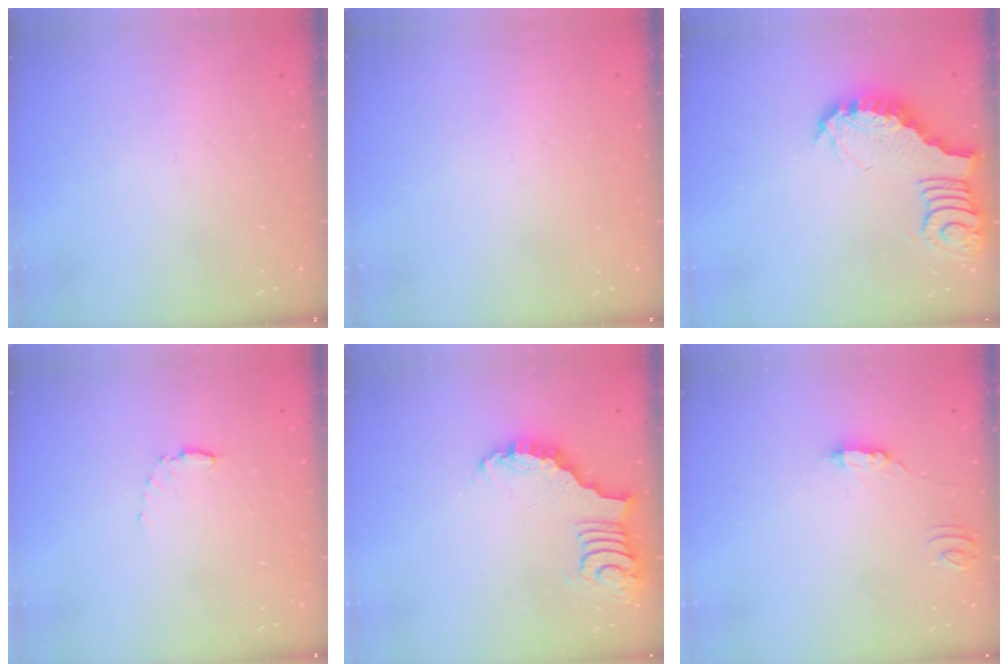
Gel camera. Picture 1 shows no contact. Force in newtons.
{"total": 0.0}
{"total": 3.9, "press": 3.9, "slide": 0.4}
{"total": 4.7, "press": 4.7, "slide": 0.6}
{"total": 3.4, "press": 3.4, "slide": 0.5}
{"total": 4.9, "press": 4.8, "slide": 0.5}